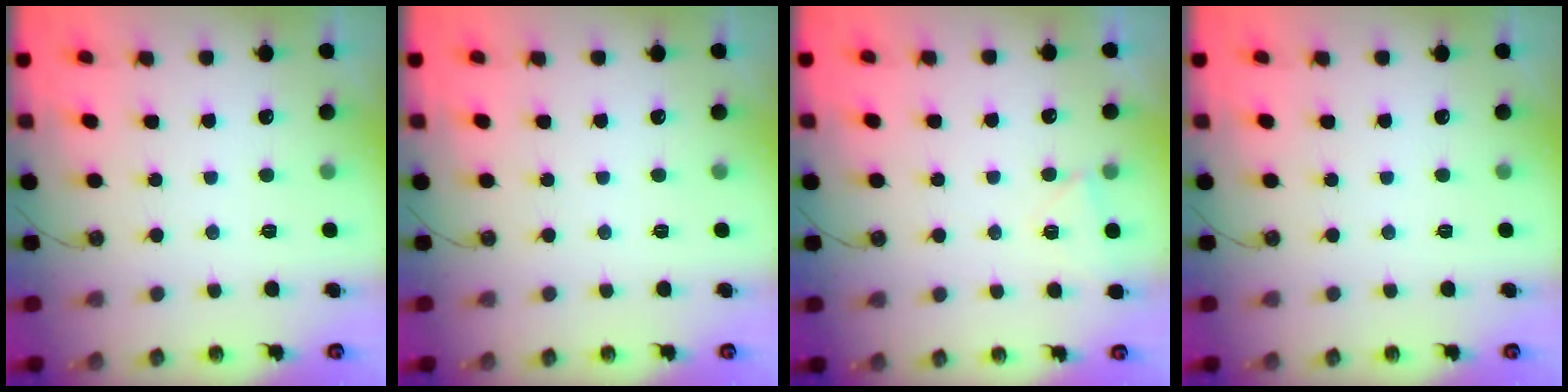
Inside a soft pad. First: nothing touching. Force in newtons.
{"total": 0.0}
{"total": 4.0, "press": 3.3, "slide": 2.3}
{"total": 0.0}